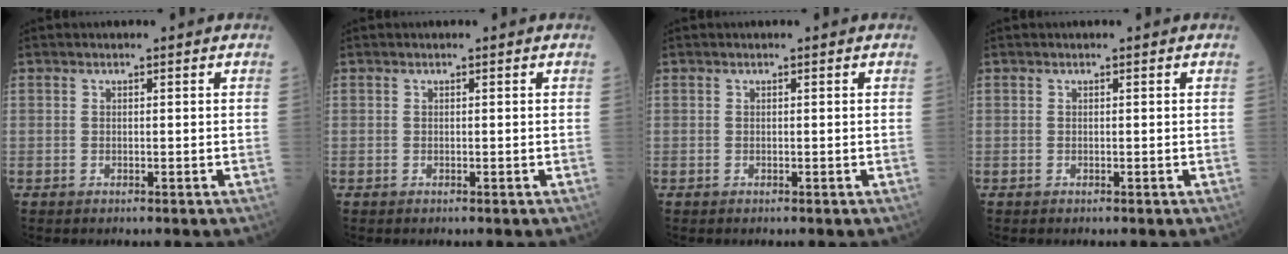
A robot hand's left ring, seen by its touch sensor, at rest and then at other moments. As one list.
[{"total": 0.0}, {"total": 0.0}, {"total": 0.0}]